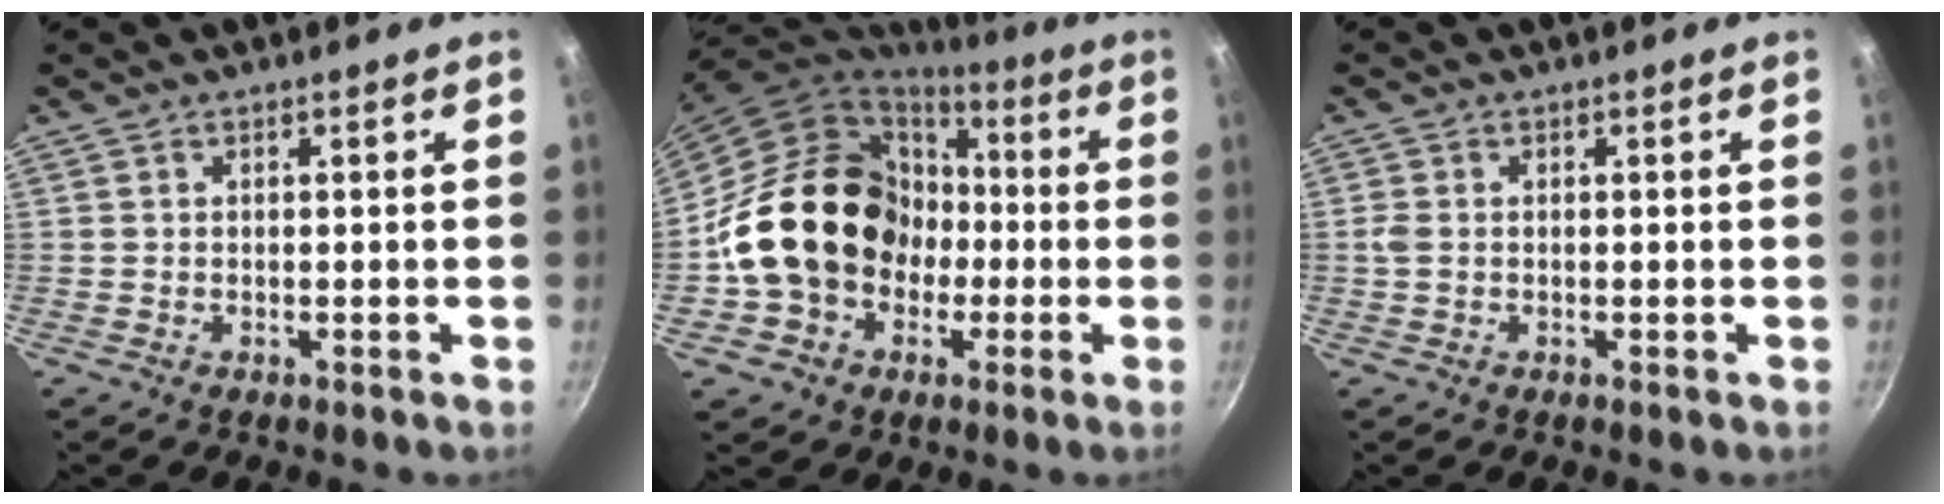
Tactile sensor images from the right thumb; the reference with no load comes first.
{"total": 20.7, "force": [-1.3, 17.4, 11.2], "torque": [-0.170, 0.047, -0.013]}
{"total": 1.8, "force": [0.0, 1.3, 1.2], "torque": [-0.028, 0.002, -0.001]}